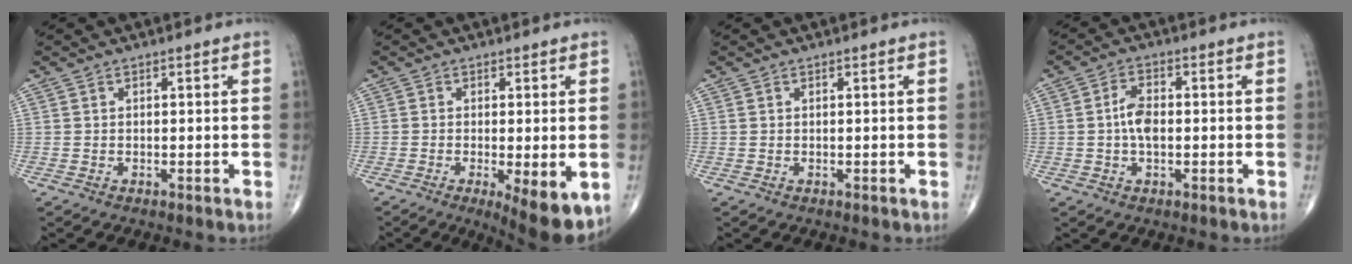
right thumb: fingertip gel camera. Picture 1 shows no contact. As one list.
[{"total": 9.2, "force": [-3.0, 2.5, 8.4], "torque": [-0.115, -0.022, -0.041]}, {"total": 0.0}, {"total": 4.8, "force": [-0.2, 2.6, 4.0], "torque": [-0.076, 0.011, -0.010]}]